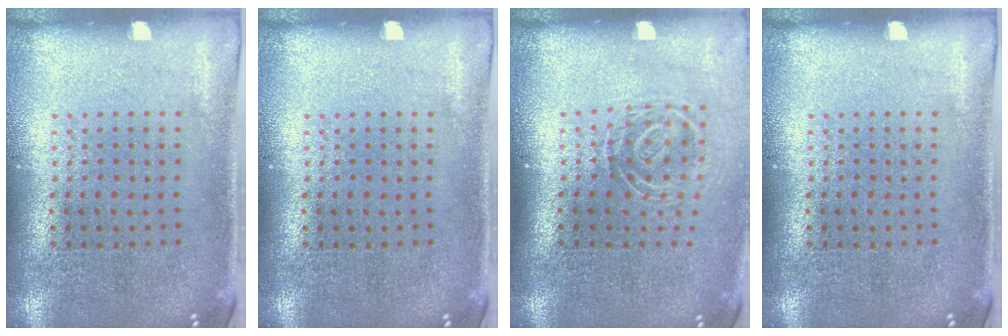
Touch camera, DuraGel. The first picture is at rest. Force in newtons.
{"total": 0.0}
{"total": 1.8, "press": 1.2, "slide": 1.4}
{"total": 0.0}